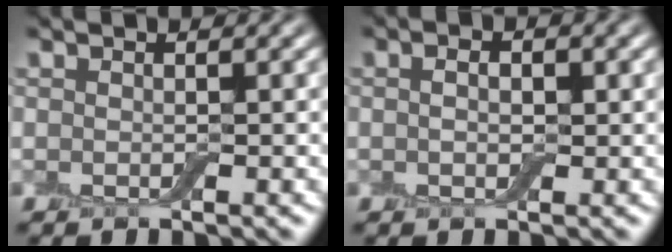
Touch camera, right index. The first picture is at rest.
{"total": 2.7, "force": [1.0, 1.7, 1.9], "torque": [-0.019, 0.010, -0.002]}